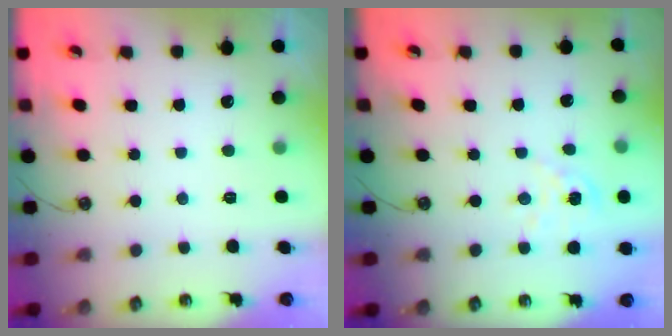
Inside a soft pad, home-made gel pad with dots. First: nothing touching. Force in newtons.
{"total": 2.9, "press": 2.9, "slide": 0.3}